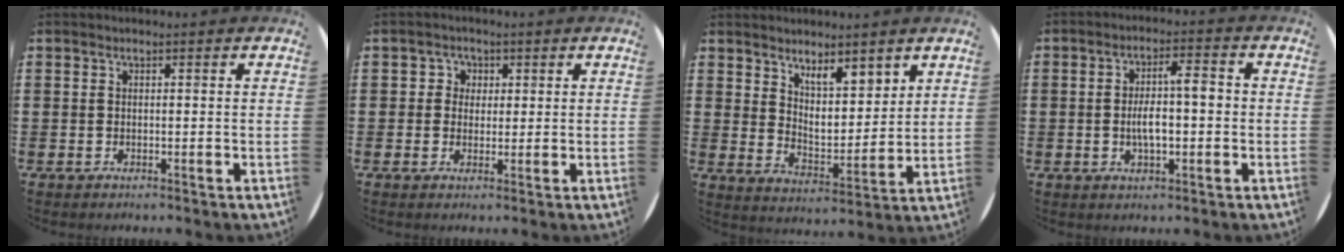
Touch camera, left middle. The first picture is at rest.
{"total": 2.3, "force": [0.9, 2.1, 0.3], "torque": [0.004, 0.003, 0.012]}
{"total": 6.1, "force": [5.3, 2.3, 2.0], "torque": [-0.048, -0.028, 0.096]}
{"total": 5.6, "force": [-0.4, 1.8, 5.3], "torque": [-0.085, 0.007, -0.012]}